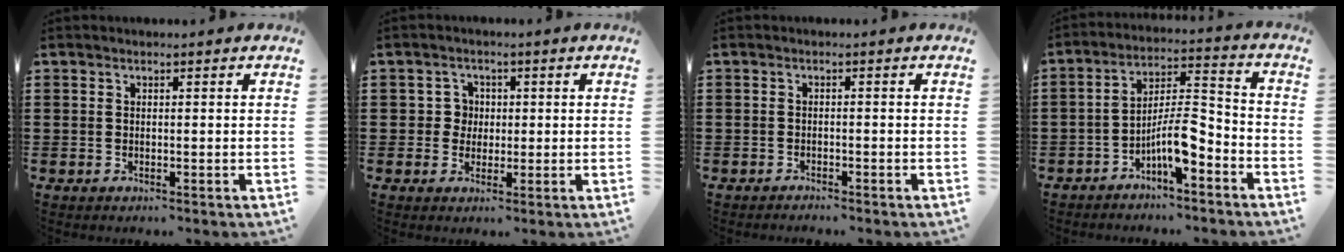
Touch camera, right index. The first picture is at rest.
{"total": 2.8, "force": [0.0, 2.6, 1.0], "torque": [-0.031, 0.008, -0.002]}
{"total": 1.1, "force": [-1.1, -0.1, -0.1], "torque": [-0.001, 0.001, -0.023]}
{"total": 8.4, "force": [-5.1, 2.1, 6.3], "torque": [-0.125, 0.001, -0.099]}